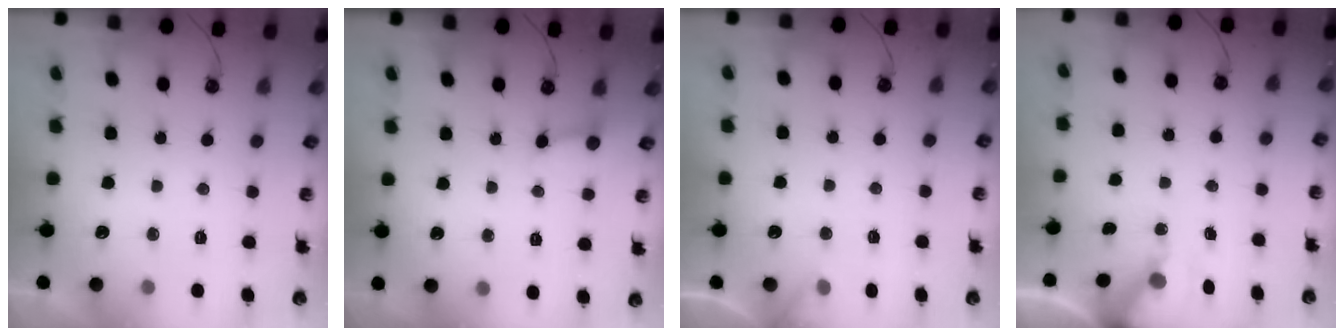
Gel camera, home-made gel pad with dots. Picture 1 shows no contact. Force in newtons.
{"total": 2.7, "press": 2.7, "slide": 0.3}
{"total": 6.6, "press": 6.6, "slide": 0.3}
{"total": 6.6, "press": 6.6, "slide": 0.1}